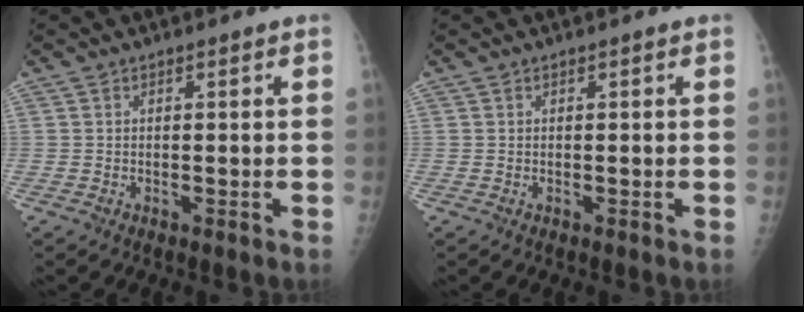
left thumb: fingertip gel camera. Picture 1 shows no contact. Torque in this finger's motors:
{"motor_torque": [0.00, 0.01, -0.03, -0.05, 0.00]}